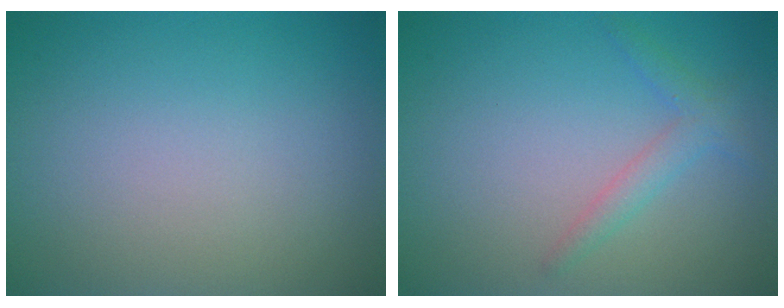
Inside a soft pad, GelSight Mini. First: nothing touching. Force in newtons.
{"total": 1.9, "press": 1.9, "slide": 0.0}